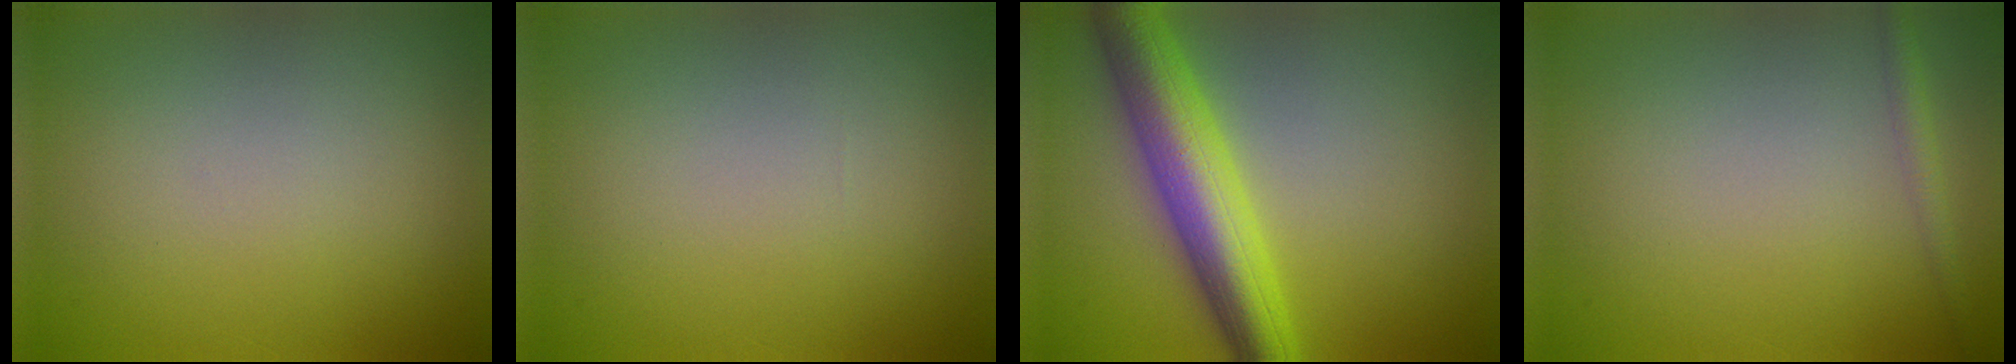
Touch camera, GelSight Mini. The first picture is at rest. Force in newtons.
{"total": 0.0}
{"total": 7.8, "press": 7.8, "slide": 0.1}
{"total": 1.3, "press": 1.3, "slide": 0.1}